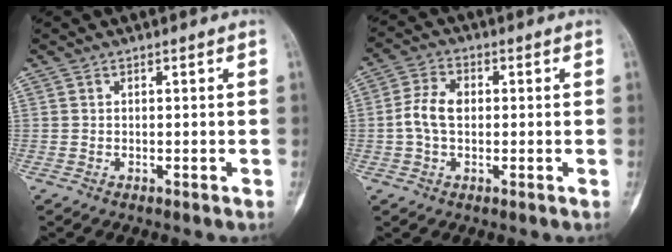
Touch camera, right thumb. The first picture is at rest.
{"total": 5.9, "force": [-0.1, 4.0, 4.4], "torque": [-0.095, 0.017, -0.005]}